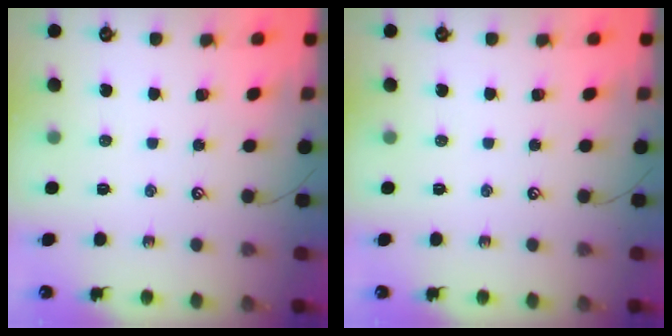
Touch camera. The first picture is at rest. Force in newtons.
{"total": 0.0}